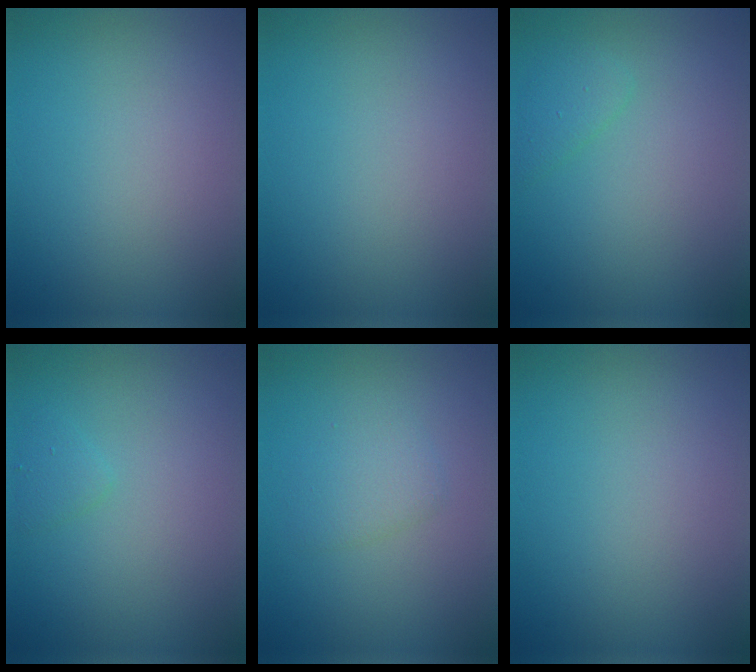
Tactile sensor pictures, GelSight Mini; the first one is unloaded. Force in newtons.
{"total": 0.0}
{"total": 1.3, "press": 1.3, "slide": 0.0}
{"total": 0.9, "press": 0.9, "slide": 0.0}
{"total": 1.8, "press": 1.8, "slide": 0.1}
{"total": 0.0}